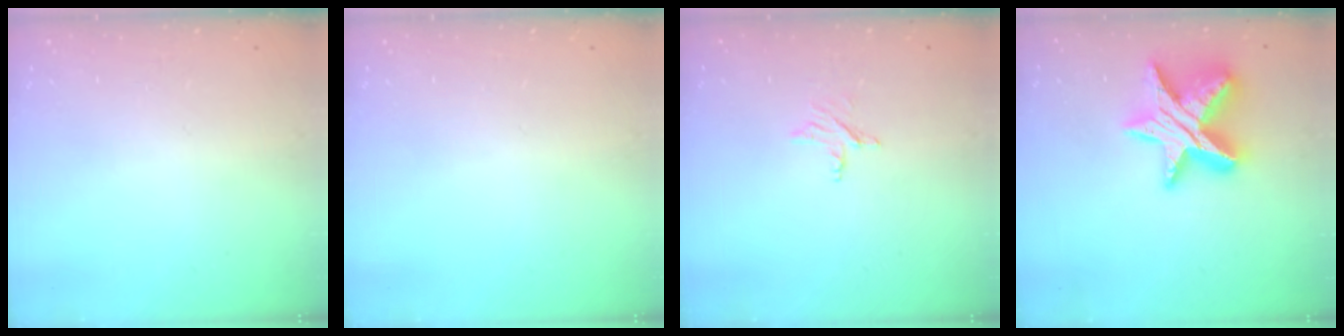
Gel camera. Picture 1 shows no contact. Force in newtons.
{"total": 0.0}
{"total": 3.8, "press": 3.8, "slide": 0.3}
{"total": 16.2, "press": 16.2, "slide": 1.1}